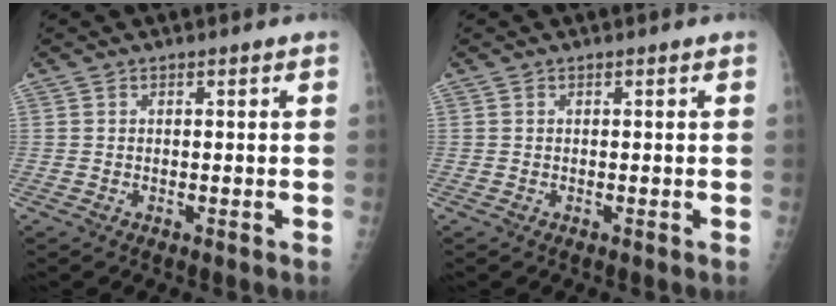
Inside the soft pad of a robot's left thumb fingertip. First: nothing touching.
{"total": 0.0}